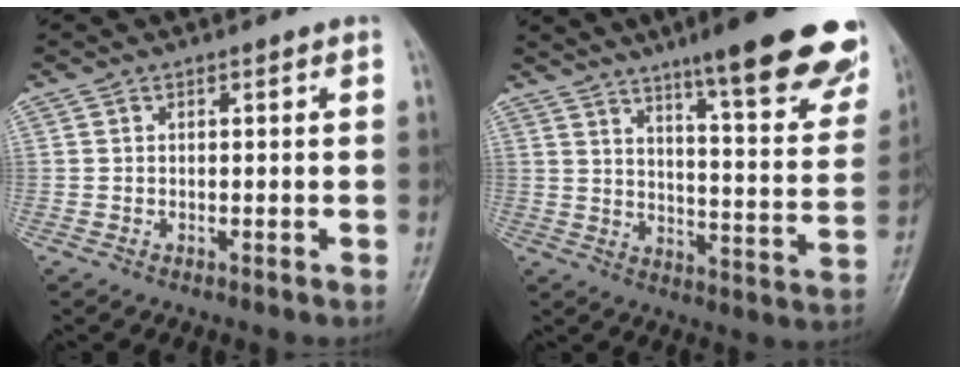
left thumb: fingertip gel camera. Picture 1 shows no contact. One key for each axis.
{"total": 24.5, "fx": 16.6, "fy": 4.5, "fz": 17.4, "tx": -0.203, "ty": -0.066, "tz": 0.221}